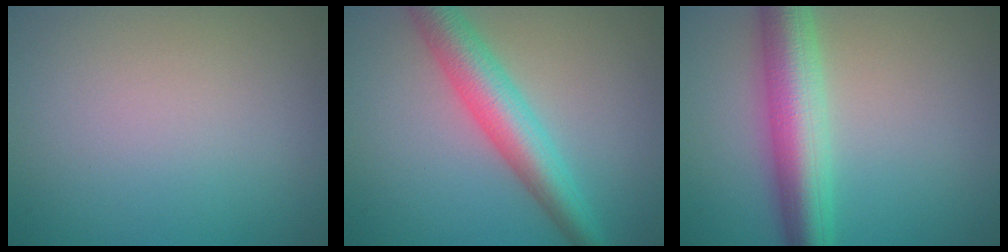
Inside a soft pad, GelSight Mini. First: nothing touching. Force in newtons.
{"total": 5.9, "press": 5.9, "slide": 0.1}
{"total": 7.0, "press": 7.0, "slide": 0.1}